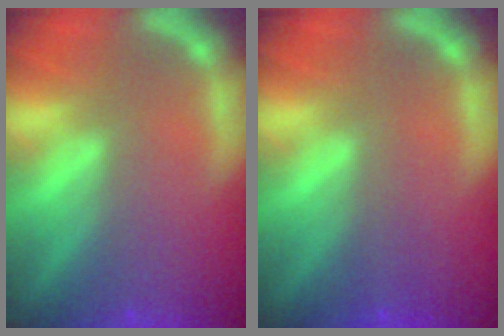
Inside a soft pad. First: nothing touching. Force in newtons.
{"total": 1.0}